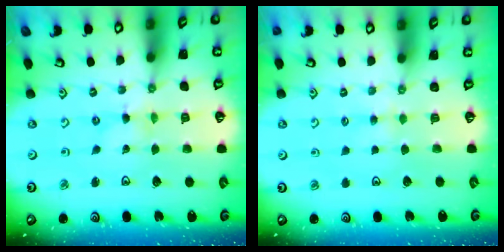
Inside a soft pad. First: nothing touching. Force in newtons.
{"total": 3.3, "press": 3.3, "slide": 0.4}